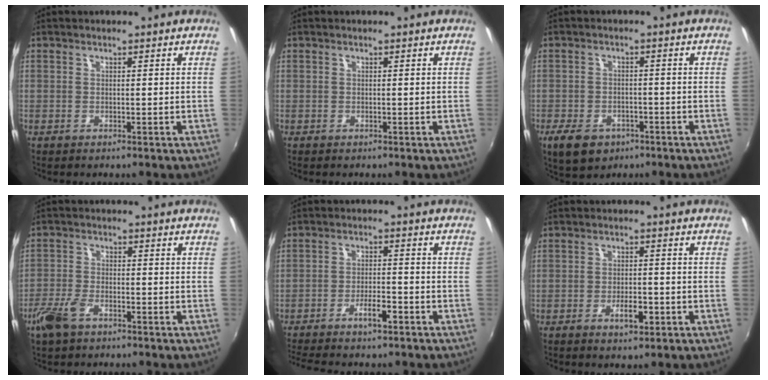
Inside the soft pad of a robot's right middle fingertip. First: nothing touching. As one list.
[{"total": 0.0}, {"total": 7.4, "force": [-4.3, 4.7, 3.9], "torque": [-0.094, -0.011, -0.068]}, {"total": 6.1, "force": [-4.0, 2.8, 3.7], "torque": [-0.093, -0.005, -0.080]}, {"total": 6.0, "force": [-4.6, 1.0, 3.7], "torque": [-0.079, 0.005, -0.080]}, {"total": 3.5, "force": [-1.6, 1.3, 2.9], "torque": [-0.055, -0.001, -0.023]}]